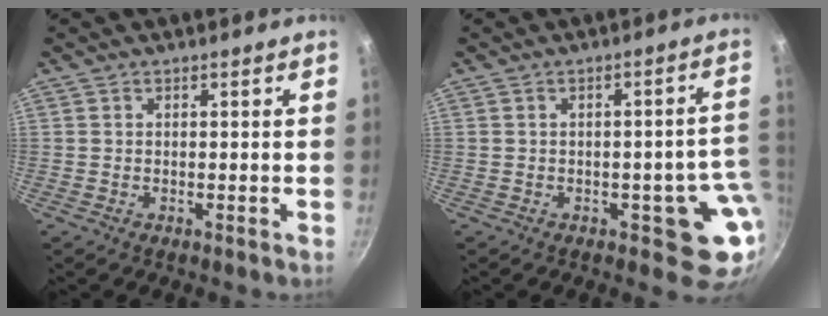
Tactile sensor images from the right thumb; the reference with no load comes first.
{"total": 8.6, "force": [-1.8, 4.7, 7.0], "torque": [-0.016, 0.018, -0.018]}